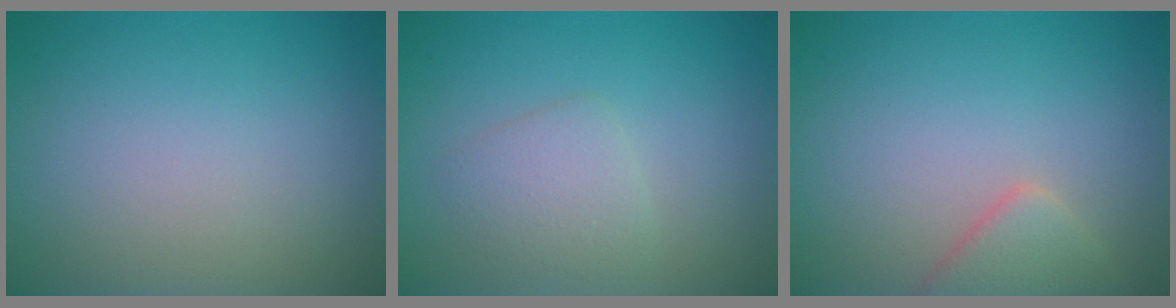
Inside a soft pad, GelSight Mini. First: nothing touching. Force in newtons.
{"total": 2.1, "press": 2.1, "slide": 0.1}
{"total": 2.8, "press": 2.8, "slide": 0.1}